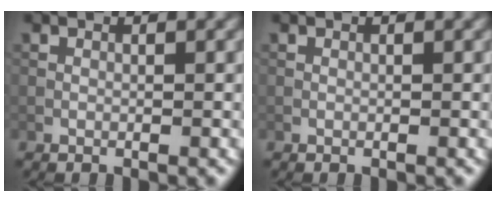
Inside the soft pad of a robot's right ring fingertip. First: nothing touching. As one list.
[{"total": 0.0}]